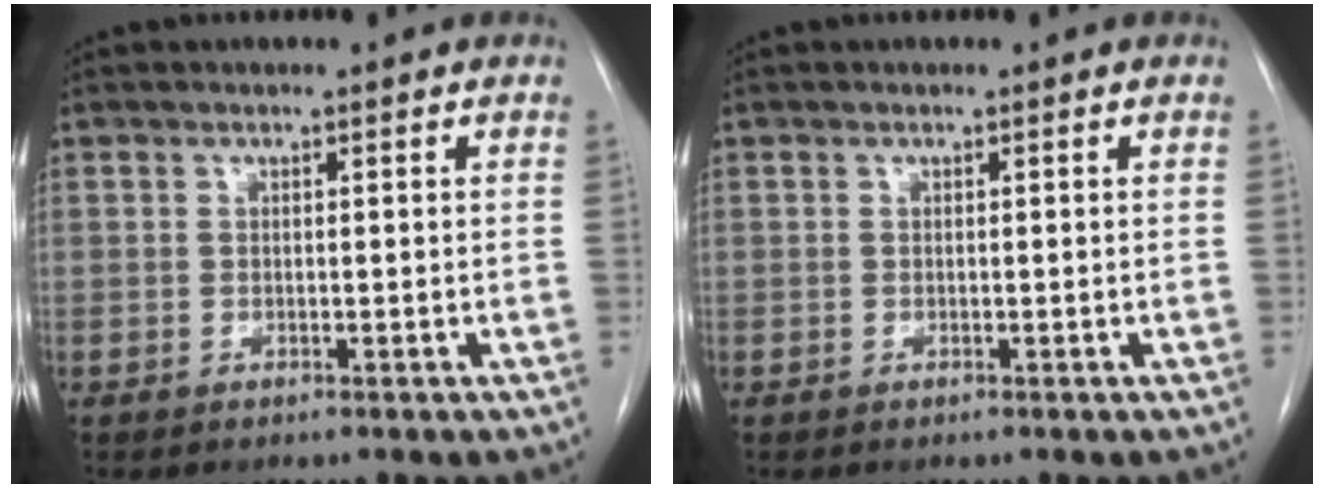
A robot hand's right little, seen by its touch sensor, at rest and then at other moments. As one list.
[{"total": 0.0}]